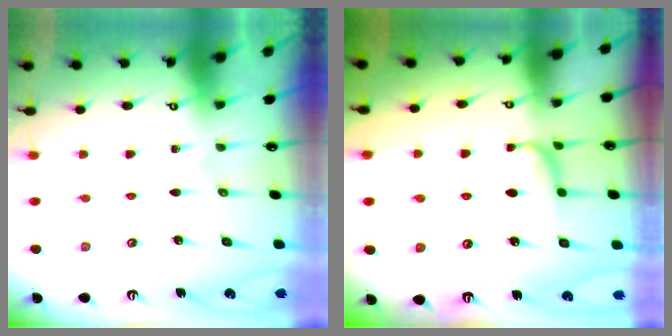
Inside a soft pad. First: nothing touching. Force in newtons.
{"total": 1.7, "press": 1.6, "slide": 0.5}